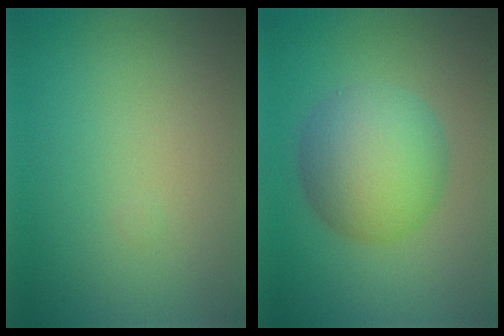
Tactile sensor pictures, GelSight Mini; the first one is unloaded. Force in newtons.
{"total": 6.9, "press": 6.9, "slide": 0.3}